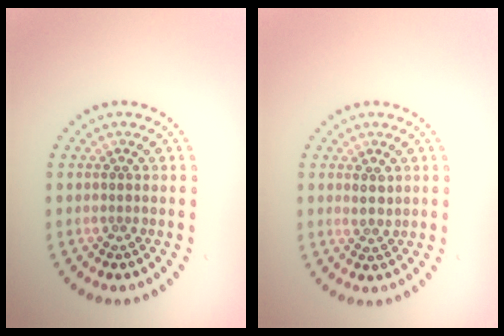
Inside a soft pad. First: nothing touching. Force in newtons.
{"total": 1.2, "press": 1.1, "slide": 0.5}